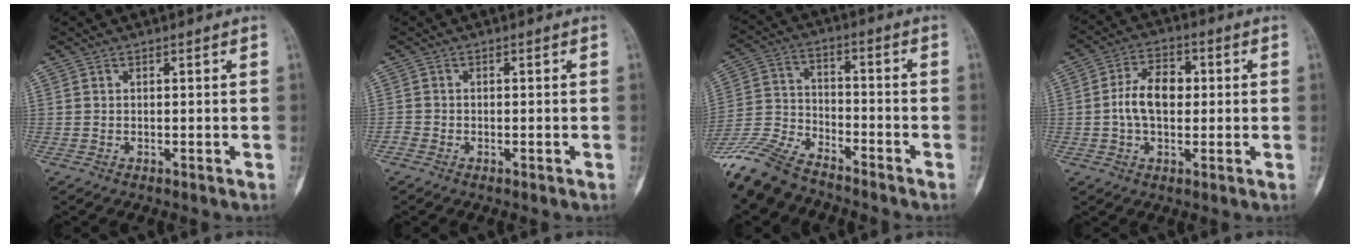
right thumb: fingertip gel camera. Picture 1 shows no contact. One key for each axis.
{"total": 1.2, "fx": -0.8, "fy": 0.7, "fz": 0.6, "tx": -0.004, "ty": 0.002, "tz": -0.018}
{"total": 13.5, "fx": -11.7, "fy": 4.4, "fz": 5.2, "tx": -0.107, "ty": 0.040, "tz": -0.226}
{"total": 8.6, "fx": 0.2, "fy": 5.5, "fz": 6.6, "tx": -0.105, "ty": 0.019, "tz": -0.003}